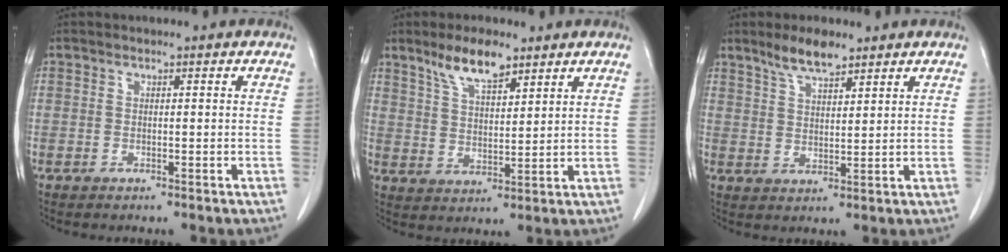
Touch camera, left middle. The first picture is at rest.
{"total": 7.4, "force": [5.3, 2.0, 4.7], "torque": [-0.095, 0.004, 0.103]}
{"total": 5.7, "force": [4.4, 1.3, 3.3], "torque": [-0.068, 0.003, 0.084]}